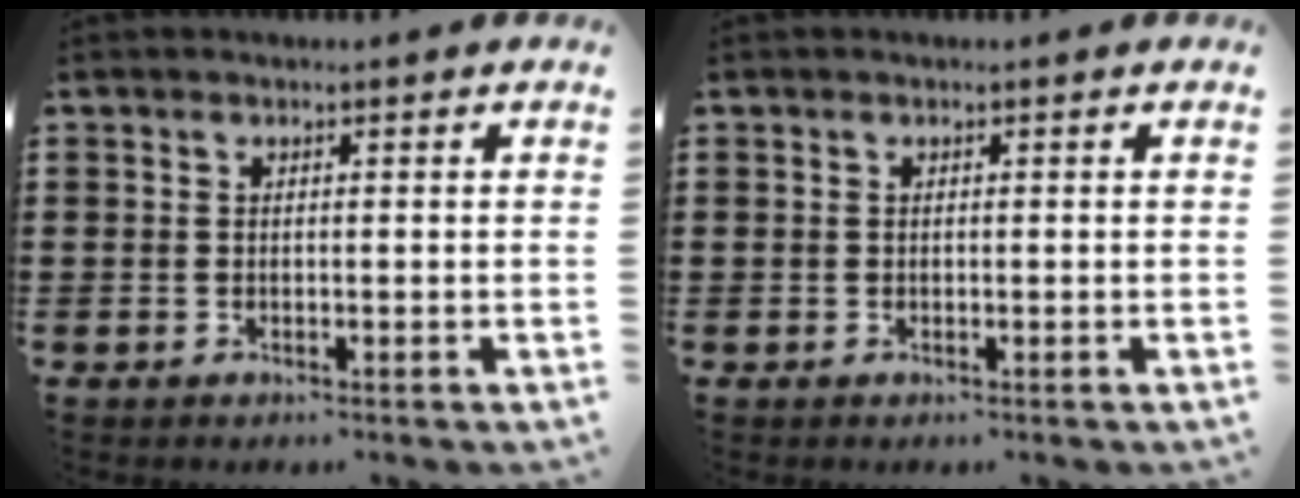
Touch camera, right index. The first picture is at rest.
{"total": 0.0}